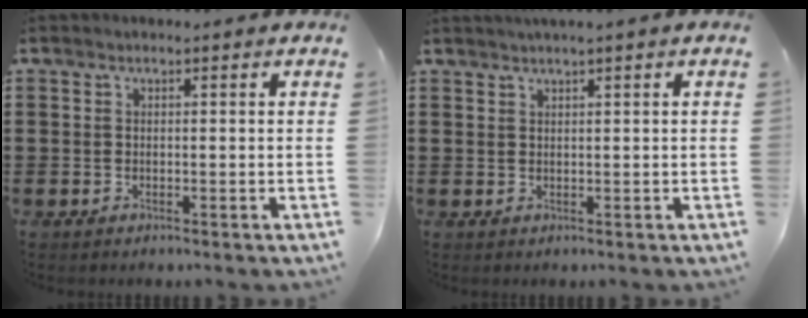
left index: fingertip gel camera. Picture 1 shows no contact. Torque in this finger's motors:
{"motor_torque": [1.49, -0.64, 0.33, 0.12]}